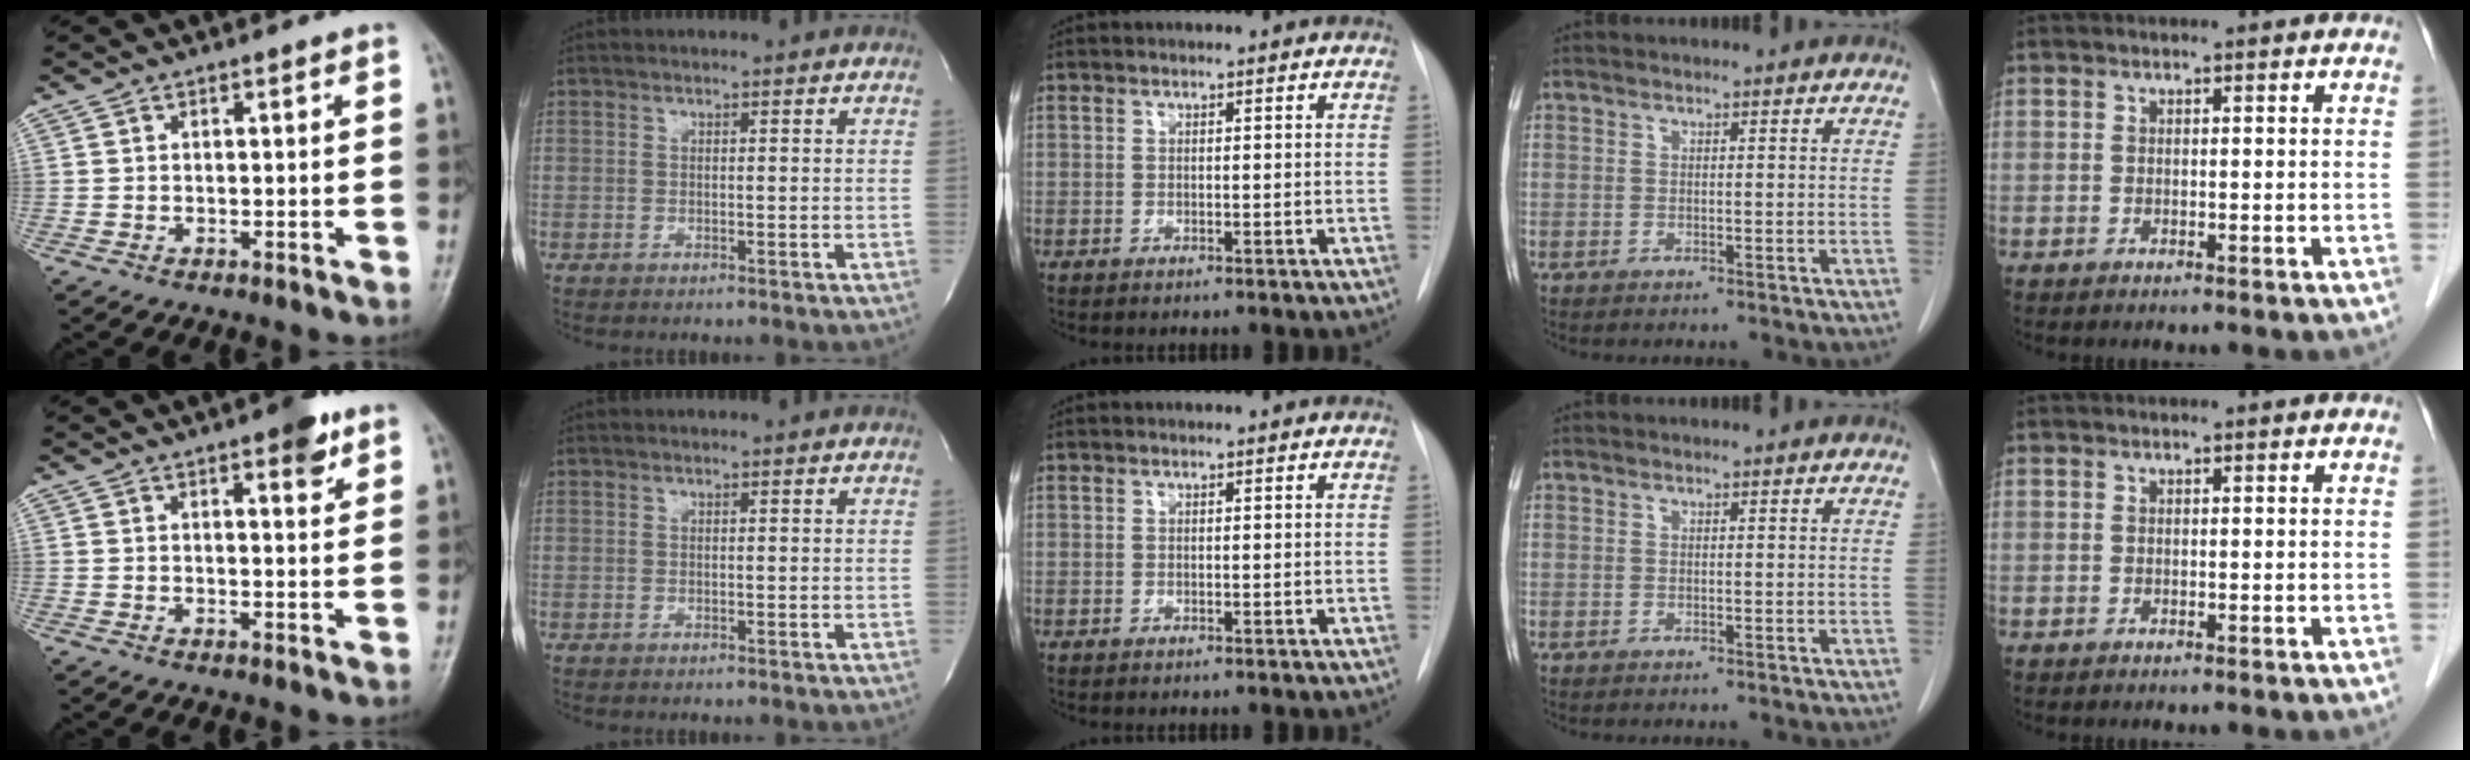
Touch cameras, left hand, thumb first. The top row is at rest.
{"thumb": {"total": 5.1, "force": [3.1, 1.6, 3.7], "torque": [-0.039, -0.013, 0.037]}}